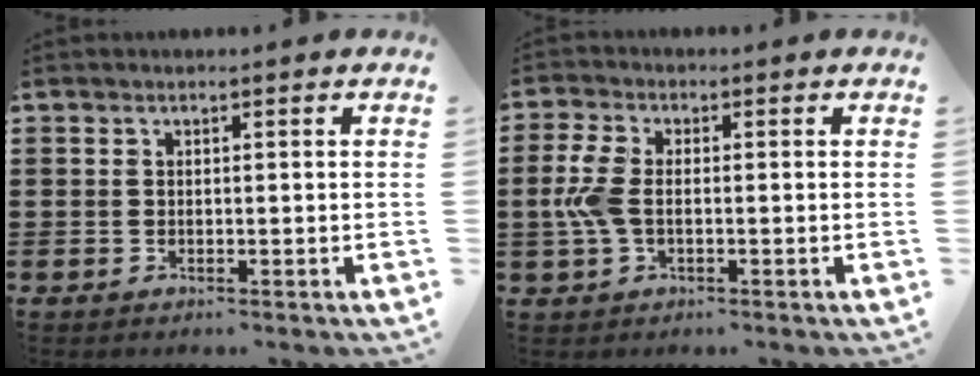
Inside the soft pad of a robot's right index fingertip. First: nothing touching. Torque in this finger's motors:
{"motor_torque": [1.25, -0.23, 0.72, 0.19]}